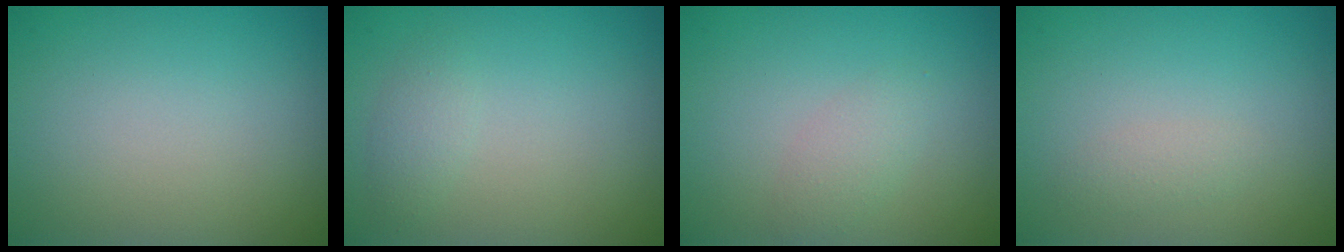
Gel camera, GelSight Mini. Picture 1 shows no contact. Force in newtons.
{"total": 1.1, "press": 1.1, "slide": 0.1}
{"total": 1.6, "press": 1.6, "slide": 0.0}
{"total": 1.0, "press": 1.0, "slide": 0.0}